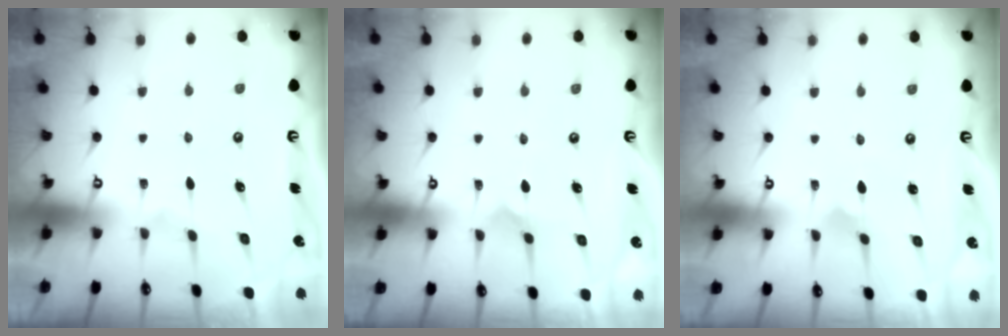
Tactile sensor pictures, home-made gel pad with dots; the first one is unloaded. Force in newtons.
{"total": 4.4, "press": 4.4, "slide": 0.3}
{"total": 2.2, "press": 2.2, "slide": 0.1}